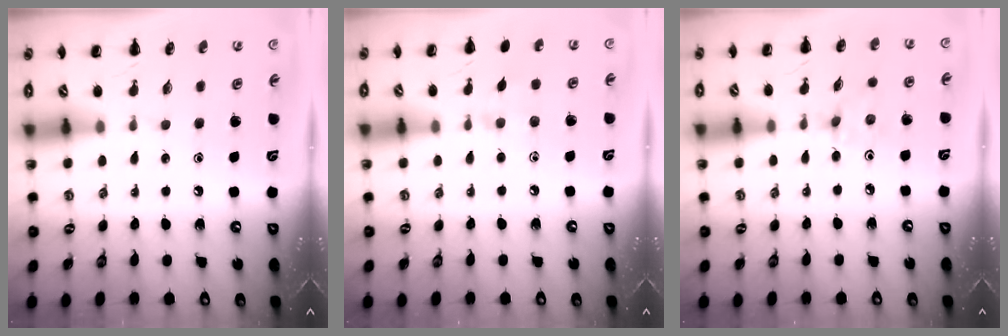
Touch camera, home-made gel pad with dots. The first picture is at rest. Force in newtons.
{"total": 4.6, "press": 4.2, "slide": 1.9}
{"total": 3.0, "press": 2.8, "slide": 0.9}